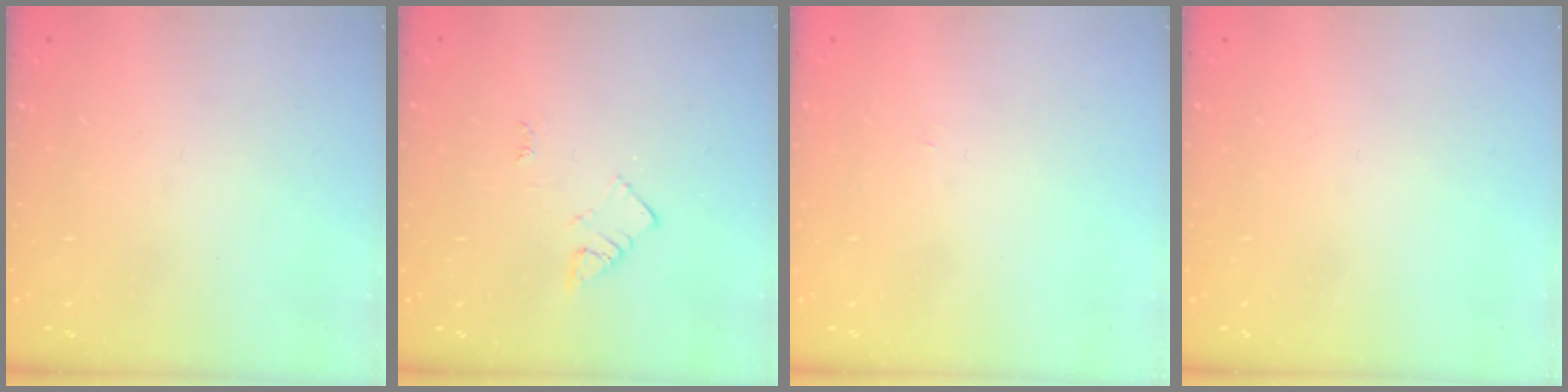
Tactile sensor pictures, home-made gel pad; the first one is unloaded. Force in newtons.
{"total": 3.1, "press": 3.1, "slide": 0.4}
{"total": 2.2, "press": 2.2, "slide": 0.3}
{"total": 0.0}